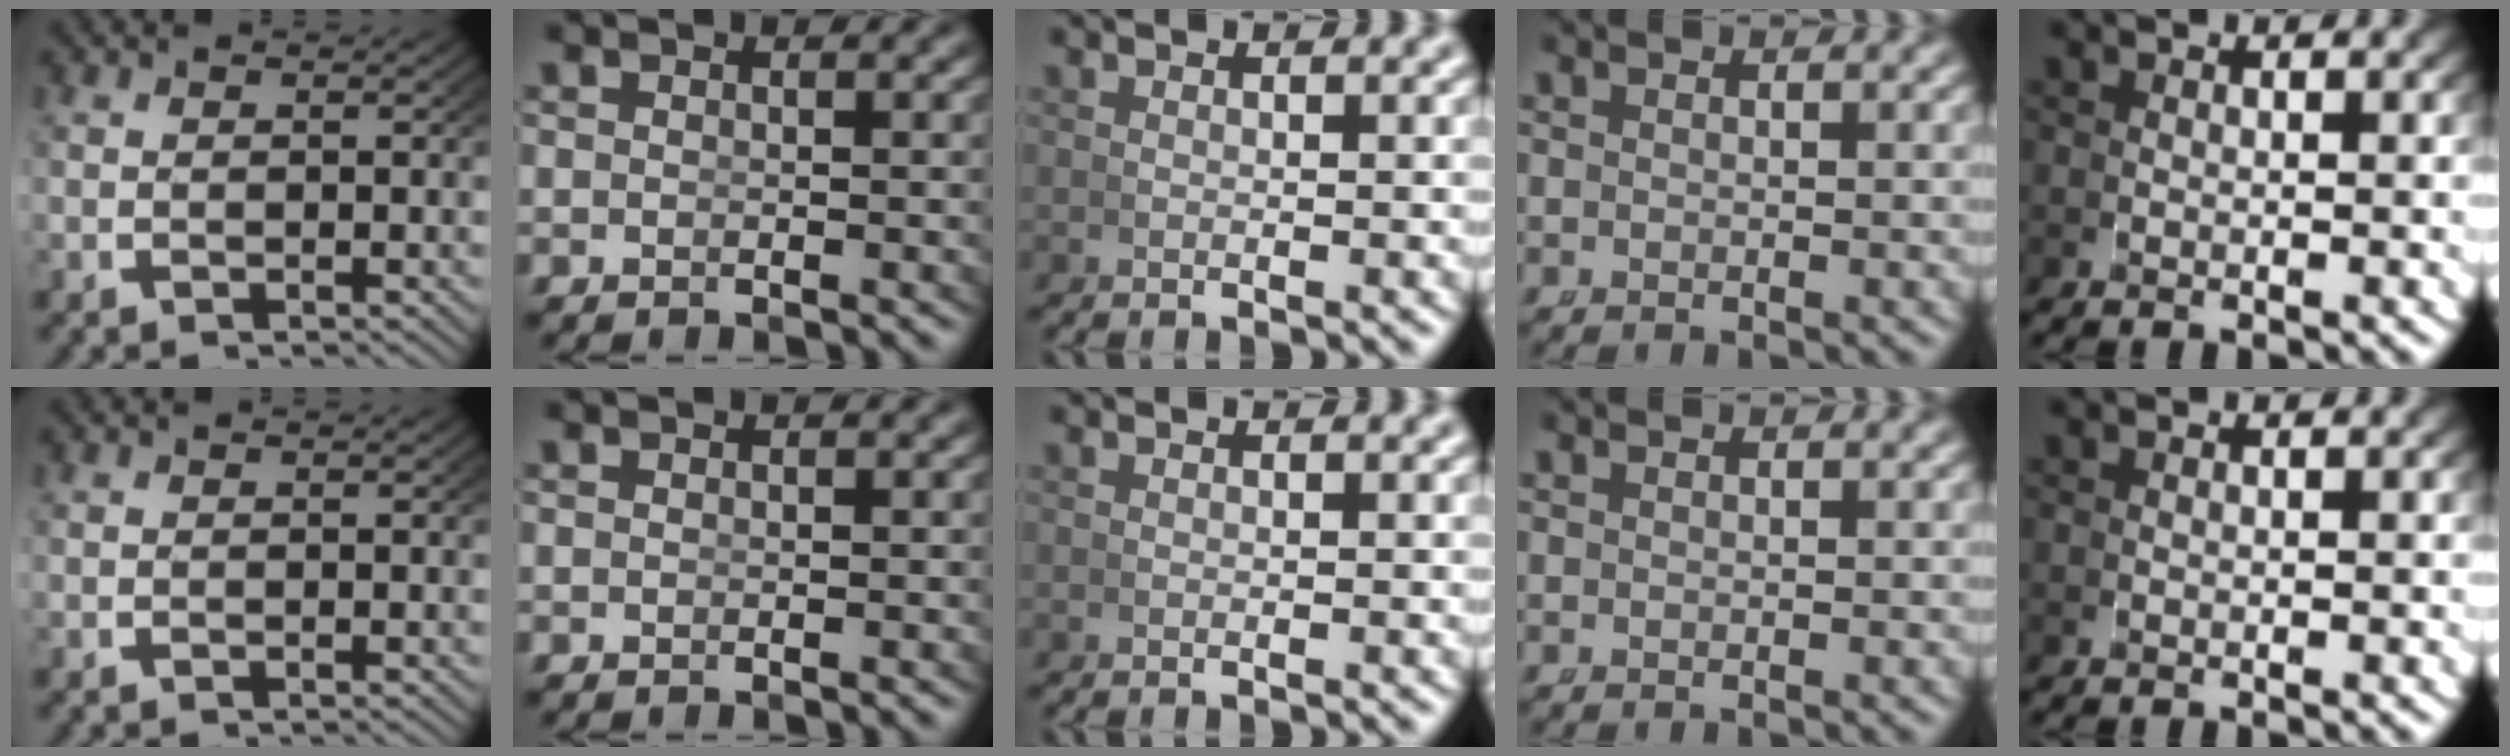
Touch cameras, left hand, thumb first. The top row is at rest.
{}